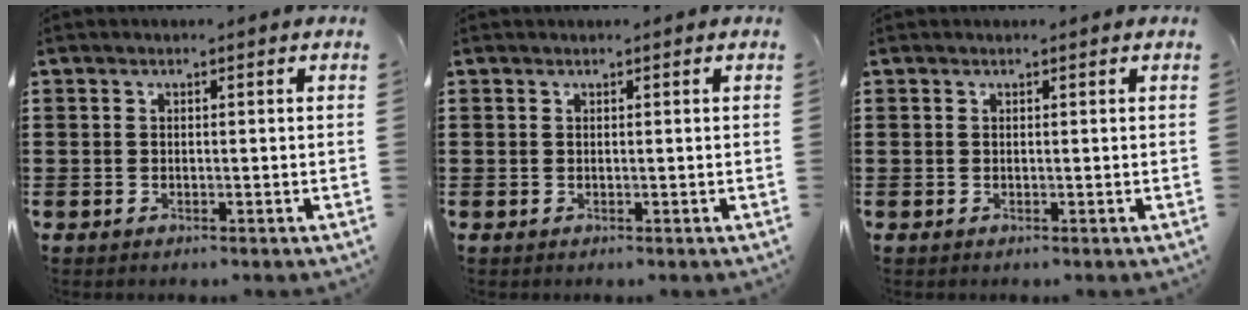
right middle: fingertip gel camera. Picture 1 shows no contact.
{"total": 0.0}
{"total": 0.0}